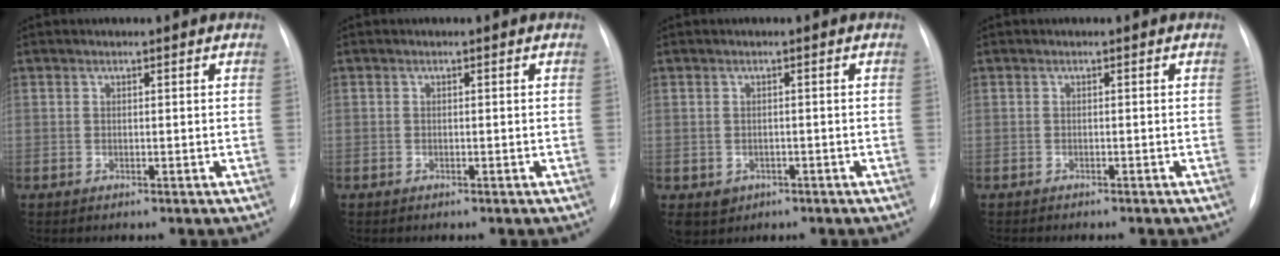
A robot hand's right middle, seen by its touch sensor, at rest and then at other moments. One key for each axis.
{"total": 0.0}
{"total": 3.4, "fx": -1.4, "fy": 3.0, "fz": 0.9, "tx": -0.014, "ty": 0.000, "tz": -0.012}
{"total": 3.4, "fx": -3.0, "fy": 0.5, "fz": 1.6, "tx": -0.024, "ty": -0.009, "tz": -0.030}